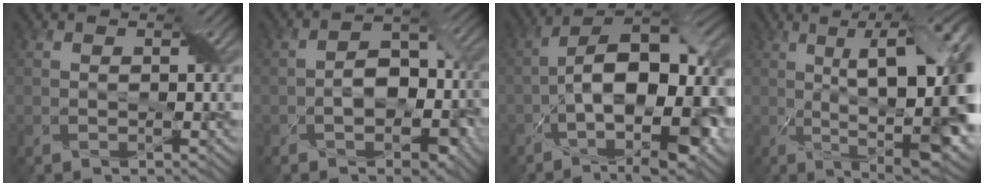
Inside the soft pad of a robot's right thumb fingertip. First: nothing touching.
{"total": 6.7, "force": [-2.3, 4.3, 4.5], "torque": [-0.065, -0.003, -0.039]}
{"total": 17.0, "force": [-4.2, 8.2, 14.2], "torque": [-0.214, -0.003, -0.063]}
{"total": 19.3, "force": [0.8, 6.6, 18.1], "torque": [-0.240, 0.023, 0.013]}